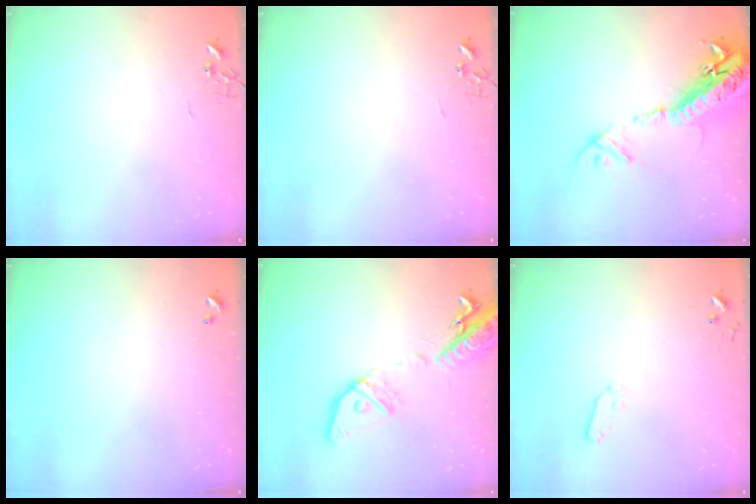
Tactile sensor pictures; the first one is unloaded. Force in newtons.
{"total": 0.0}
{"total": 23.7, "press": 23.1, "slide": 5.3}
{"total": 0.0}
{"total": 19.6, "press": 19.2, "slide": 4.0}
{"total": 5.9, "press": 5.9, "slide": 0.8}